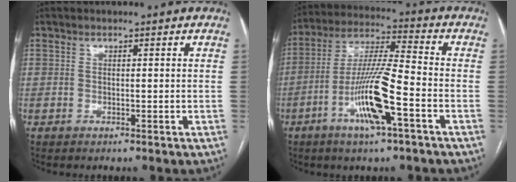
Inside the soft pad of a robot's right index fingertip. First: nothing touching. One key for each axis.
{"total": 12.6, "fx": -5.1, "fy": 0.7, "fz": 11.5, "tx": -0.227, "ty": -0.003, "tz": -0.094}